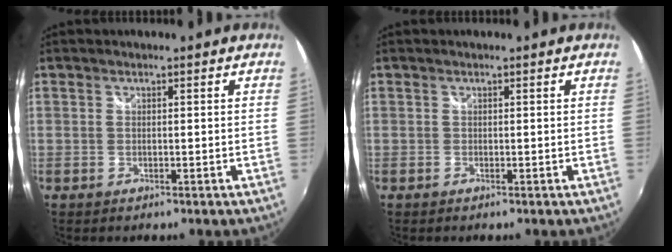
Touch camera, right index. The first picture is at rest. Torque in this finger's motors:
{"motor_torque": [0.08, -0.05, -0.02, 0.01]}